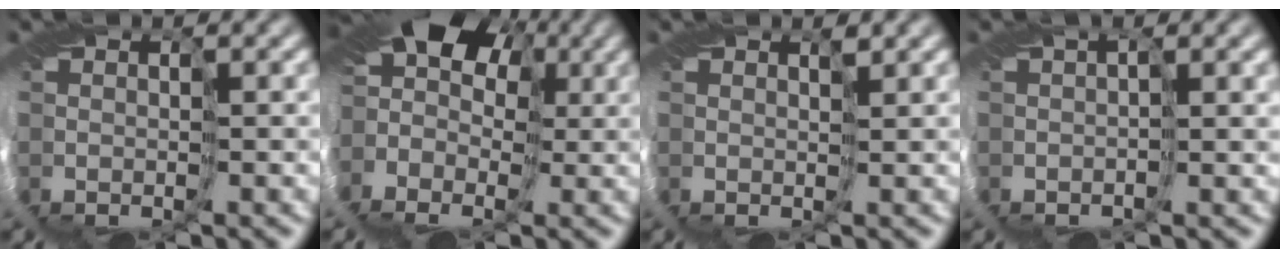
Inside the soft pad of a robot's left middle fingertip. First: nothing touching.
{"total": 12.3, "force": [0.1, 9.4, 7.9], "torque": [-0.154, 0.024, -0.023]}
{"total": 1.1, "force": [1.0, -0.3, -0.2], "torque": [0.007, 0.006, 0.017]}
{"total": 1.6, "force": [0.8, 0.2, 1.3], "torque": [-0.015, 0.005, 0.011]}